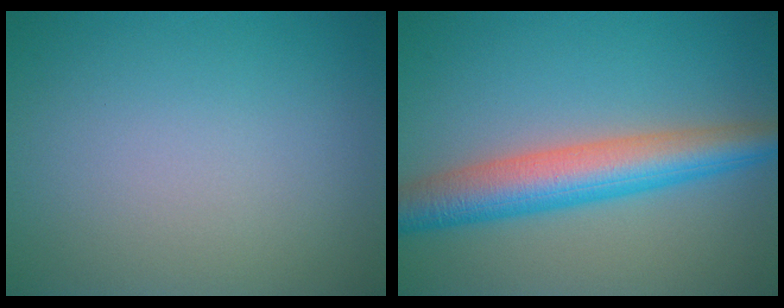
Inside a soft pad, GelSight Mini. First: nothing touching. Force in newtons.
{"total": 6.8, "press": 6.8, "slide": 0.1}